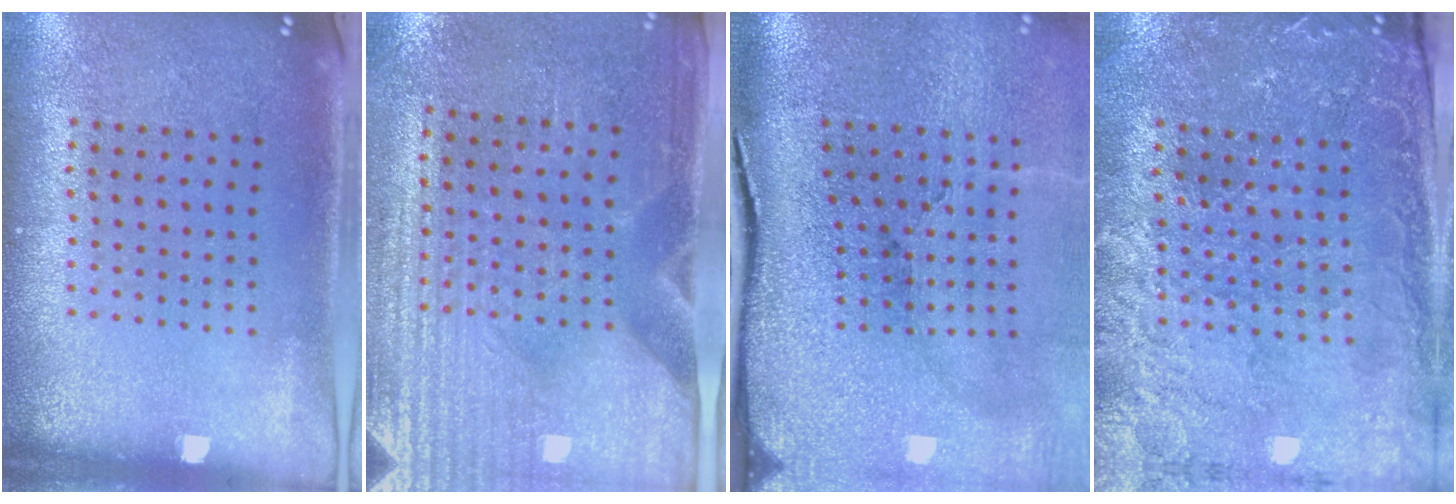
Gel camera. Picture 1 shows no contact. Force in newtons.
{"total": 3.1, "press": 2.8, "slide": 1.4}
{"total": 4.9, "press": 3.9, "slide": 3.0}
{"total": 1.2, "press": 1.2, "slide": 0.4}